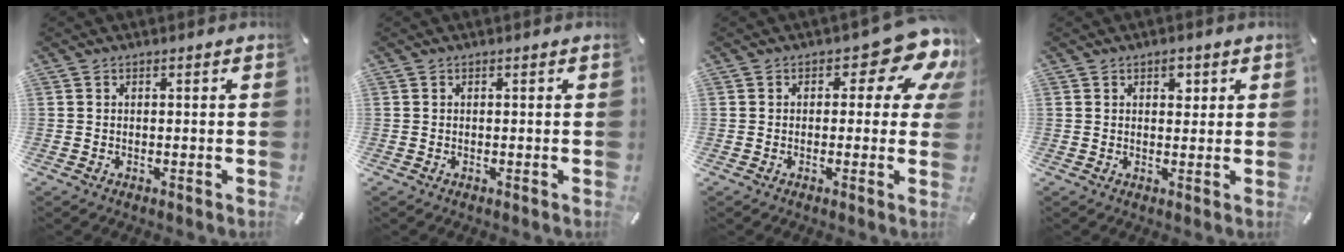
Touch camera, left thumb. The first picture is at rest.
{"total": 0.0}
{"total": 11.1, "force": [5.0, 5.1, 8.5], "torque": [-0.104, -0.032, 0.083]}
{"total": 2.5, "force": [1.3, 1.6, 1.4], "torque": [-0.006, -0.007, 0.019]}